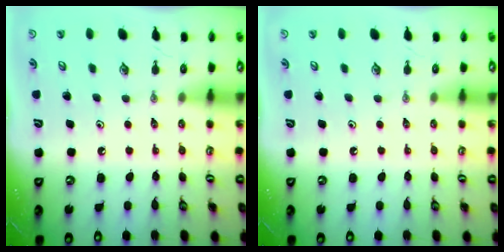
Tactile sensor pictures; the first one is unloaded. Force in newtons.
{"total": 0.0}